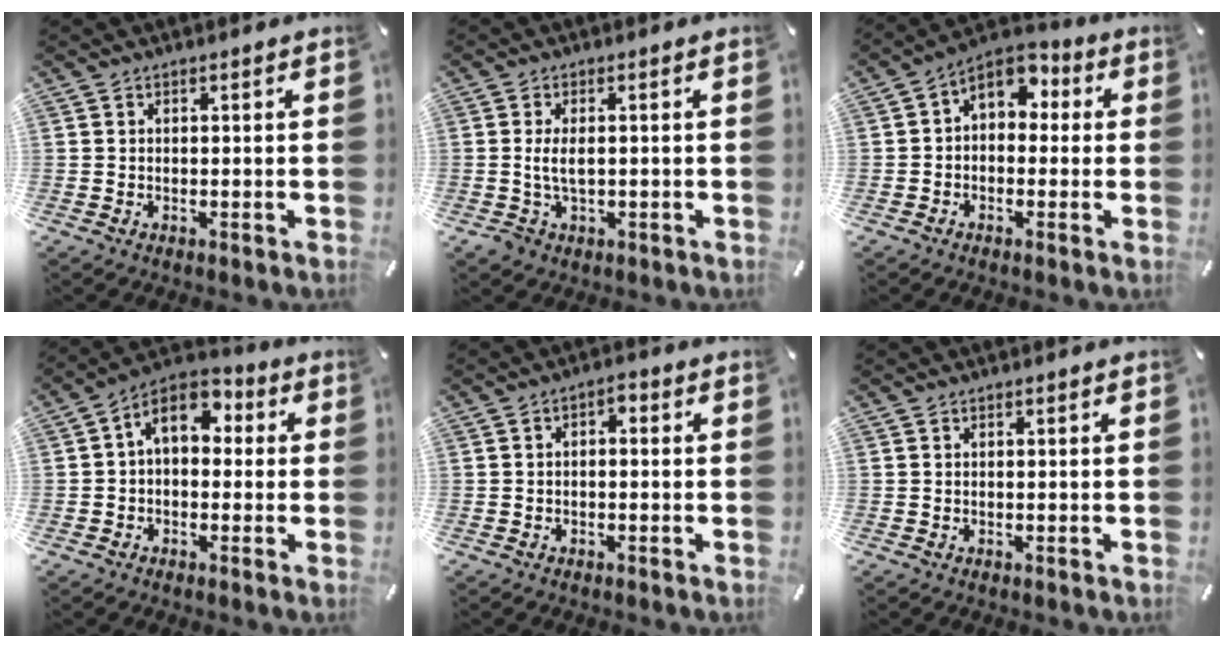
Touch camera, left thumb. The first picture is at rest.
{"total": 4.1, "force": [-0.3, 2.4, 3.4], "torque": [-0.077, 0.000, -0.008]}
{"total": 6.2, "force": [1.5, 4.9, 3.5], "torque": [-0.056, 0.001, 0.024]}
{"total": 8.4, "force": [2.5, 5.8, 5.6], "torque": [-0.097, 0.005, 0.045]}
{"total": 2.0, "force": [-1.4, 1.0, 1.0], "torque": [-0.018, 0.013, -0.029]}
{"total": 0.0}